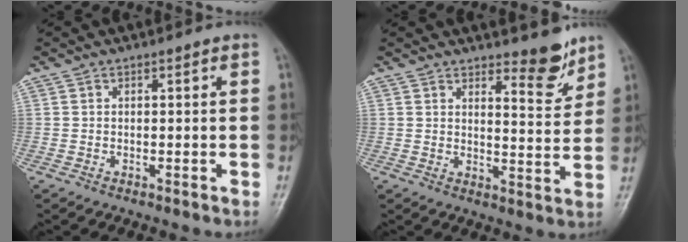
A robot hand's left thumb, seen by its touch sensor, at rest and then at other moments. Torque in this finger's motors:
{"motor_torque": [-0.09, -0.03, 0.08, -0.04, 0.01]}